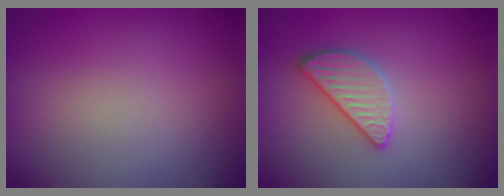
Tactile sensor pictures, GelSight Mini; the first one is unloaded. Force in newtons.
{"total": 2.8, "press": 2.8, "slide": 0.5}